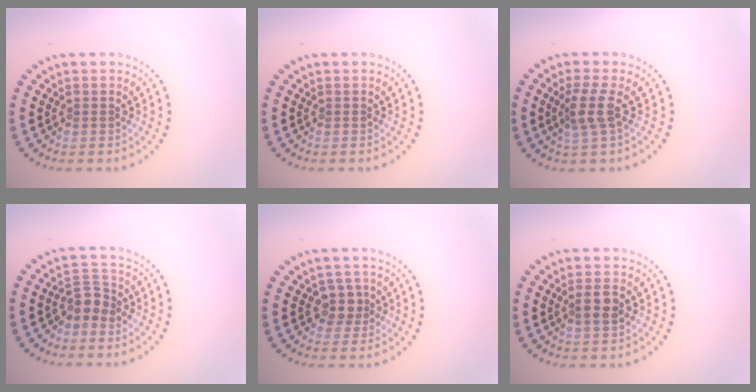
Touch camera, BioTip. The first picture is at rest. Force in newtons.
{"total": 0.0}
{"total": 2.5, "press": 2.0, "slide": 1.5}
{"total": 2.2, "press": 1.8, "slide": 1.4}
{"total": 2.0, "press": 1.6, "slide": 1.1}
{"total": 2.0, "press": 1.9, "slide": 0.6}